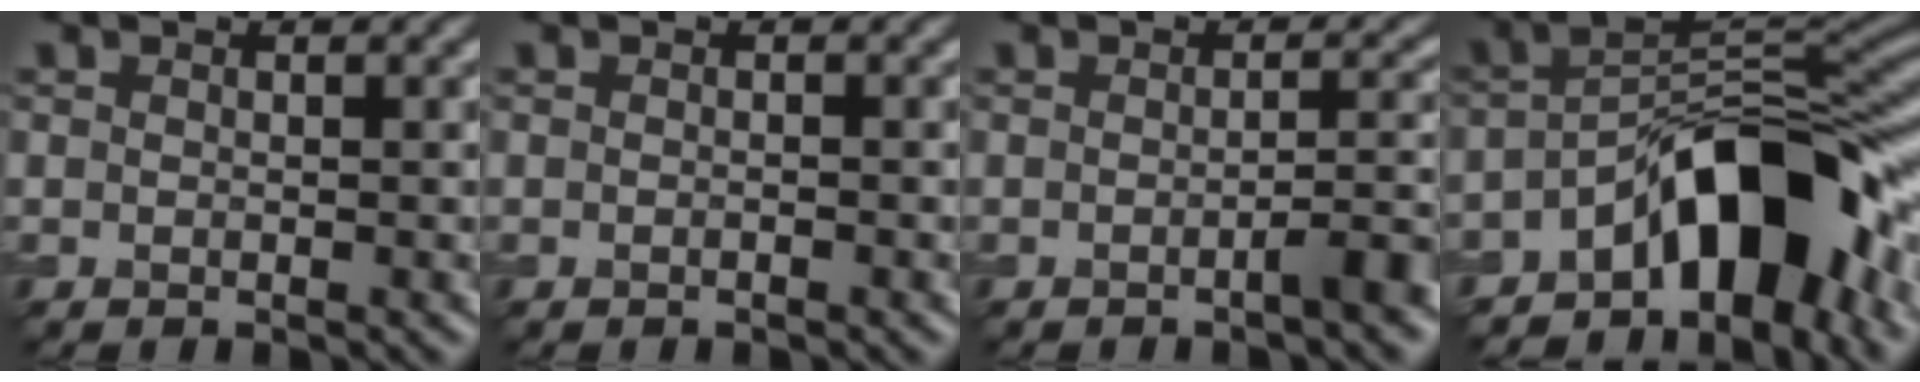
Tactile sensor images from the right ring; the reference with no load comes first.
{"total": 0.0}
{"total": 2.7, "force": [-1.2, 0.5, 2.4], "torque": [-0.026, 0.015, -0.021]}
{"total": 10.6, "force": [-5.8, 4.4, 7.8], "torque": [-0.092, 0.021, -0.094]}